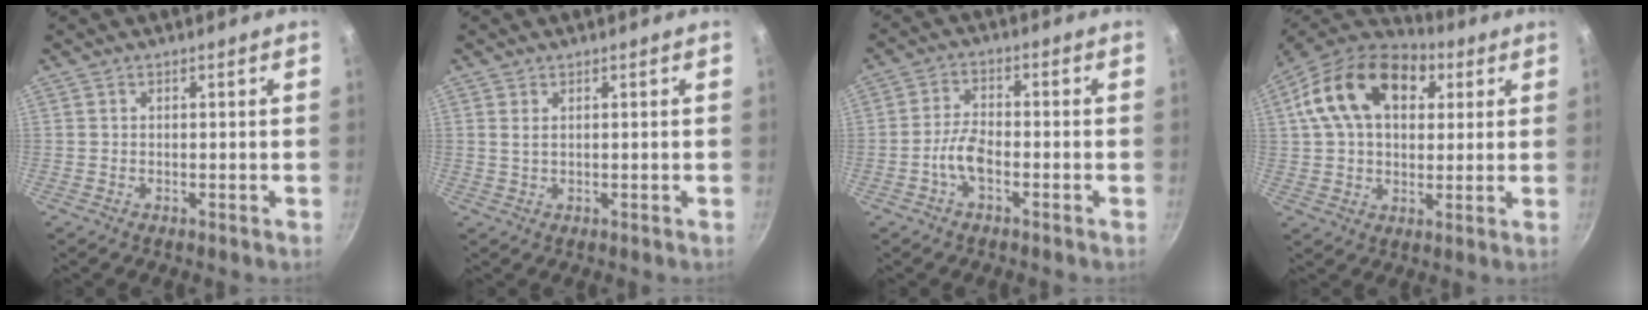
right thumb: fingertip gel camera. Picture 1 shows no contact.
{"total": 1.4, "force": [0.6, 0.7, 1.1], "torque": [-0.022, -0.004, 0.012]}
{"total": 4.9, "force": [-2.1, 2.2, 3.8], "torque": [-0.074, 0.024, -0.046]}
{"total": 19.6, "force": [6.3, 13.0, 13.2], "torque": [-0.206, 0.014, 0.092]}